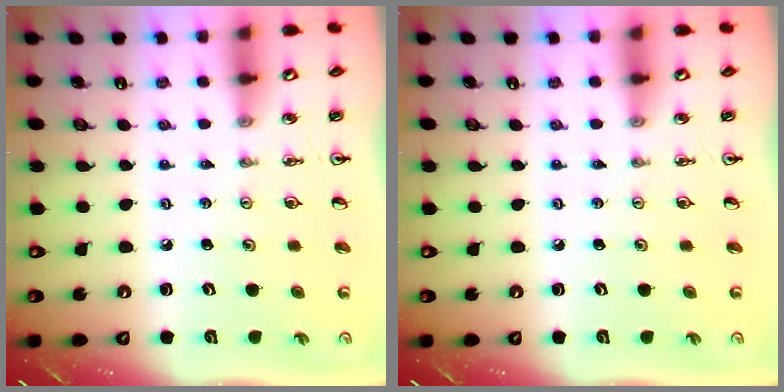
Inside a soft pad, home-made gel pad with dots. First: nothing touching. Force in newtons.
{"total": 0.0}